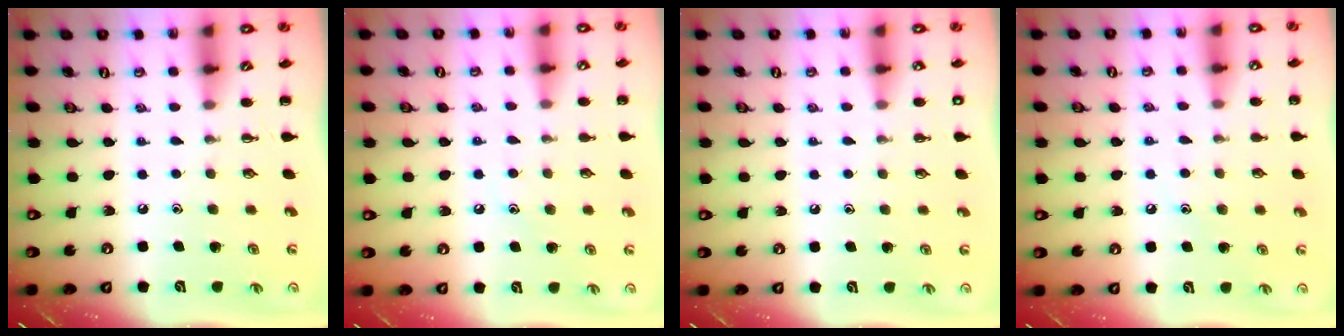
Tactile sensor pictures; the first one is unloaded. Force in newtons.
{"total": 7.7, "press": 7.5, "slide": 1.8}
{"total": 1.8, "press": 1.8, "slide": 0.3}
{"total": 6.8, "press": 6.6, "slide": 1.7}